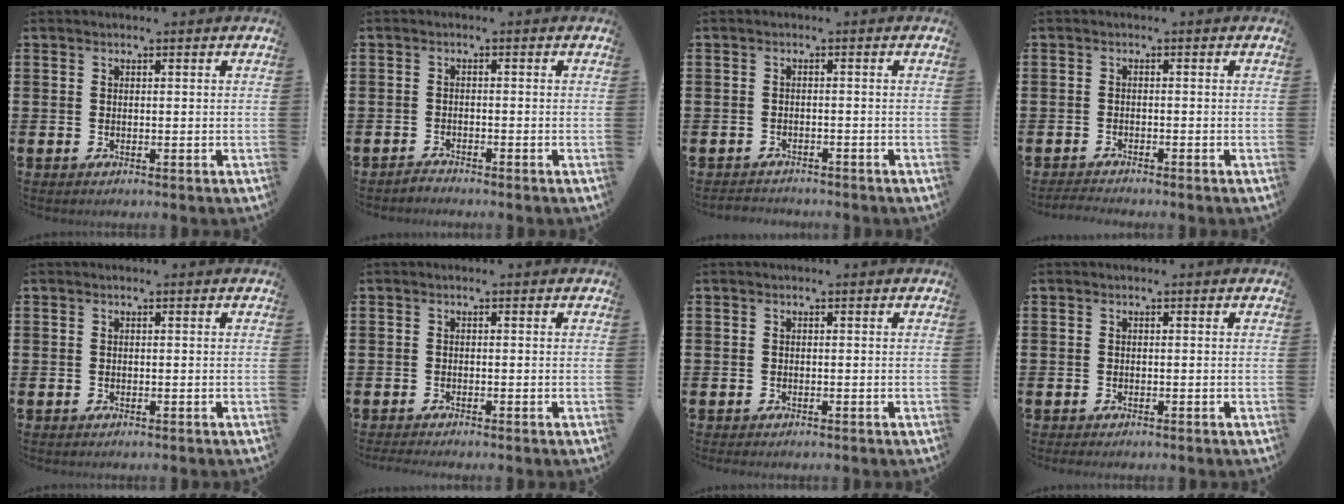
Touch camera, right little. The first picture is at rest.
{"total": 1.2, "force": [-1.2, 0.0, -0.1], "torque": [-0.002, 0.002, -0.024]}
{"total": 1.2, "force": [-1.2, 0.1, -0.2], "torque": [-0.002, 0.004, -0.026]}
{"total": 1.2, "force": [-1.2, 0.0, 0.2], "torque": [-0.006, 0.002, -0.023]}
{"total": 0.0}
{"total": 0.6, "force": [-0.6, 0.0, 0.2], "torque": [-0.005, -0.003, -0.011]}
{"total": 0.0}
{"total": 0.0}